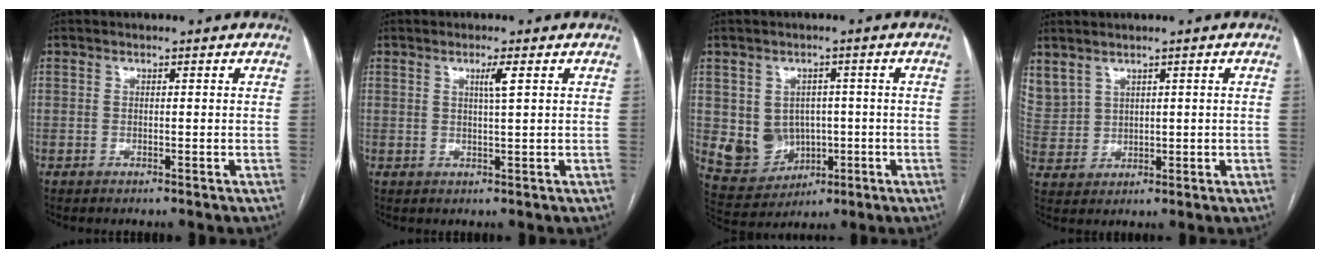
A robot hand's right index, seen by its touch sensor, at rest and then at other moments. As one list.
[{"total": 2.3, "force": [0.8, -0.4, 2.1], "torque": [-0.038, -0.002, 0.015]}, {"total": 7.8, "force": [-0.4, 7.0, 3.3], "torque": [-0.064, 0.019, 0.016]}, {"total": 8.4, "force": [4.9, 6.0, 3.3], "torque": [-0.104, 0.018, 0.122]}]